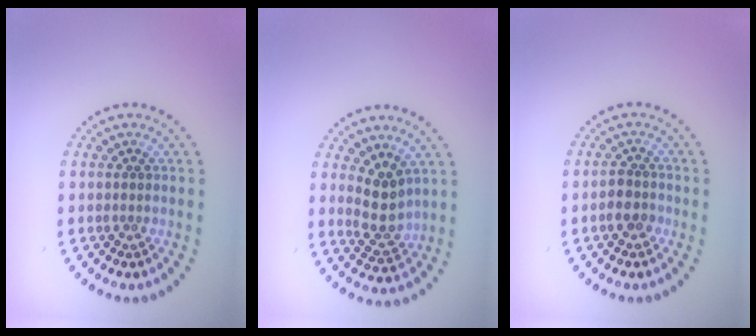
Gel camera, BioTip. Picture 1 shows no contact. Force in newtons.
{"total": 3.0, "press": 2.6, "slide": 1.4}
{"total": 1.9, "press": 1.7, "slide": 0.6}